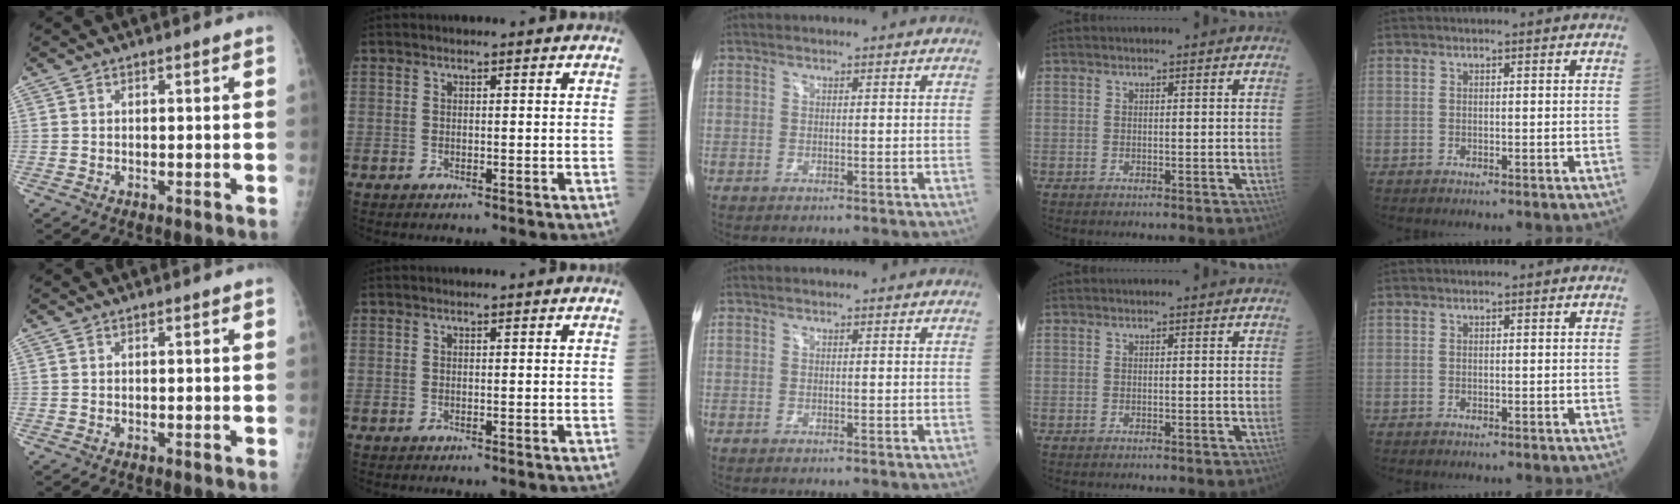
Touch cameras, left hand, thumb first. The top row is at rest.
{}